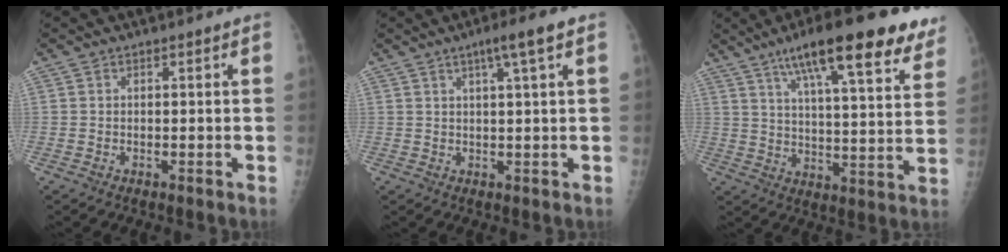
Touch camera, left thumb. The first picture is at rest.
{"total": 5.1, "force": [2.5, -0.2, 4.4], "torque": [-0.074, -0.002, 0.041]}
{"total": 22.4, "force": [14.5, 5.2, 16.3], "torque": [-0.216, -0.035, 0.209]}